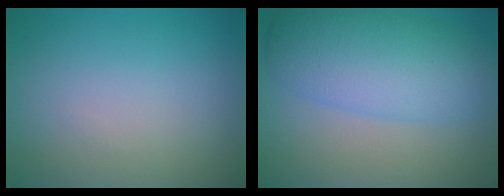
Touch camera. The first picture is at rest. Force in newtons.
{"total": 7.2, "press": 7.2, "slide": 0.1}